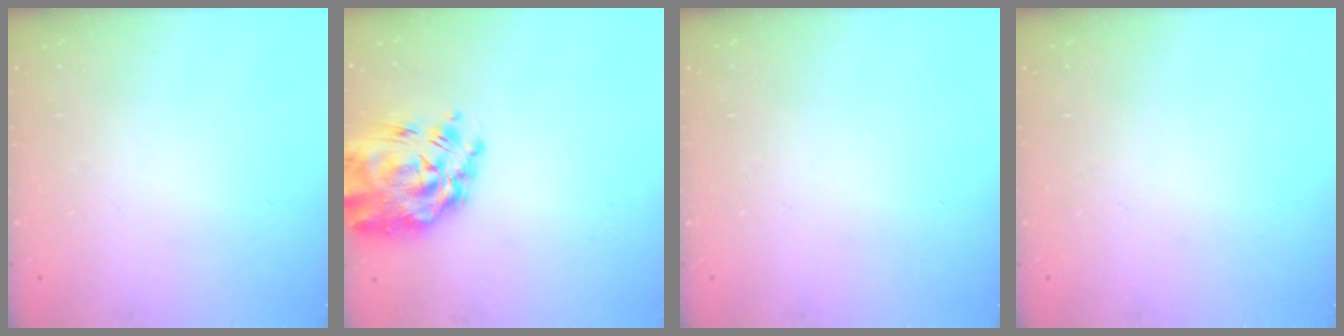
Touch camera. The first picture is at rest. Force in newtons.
{"total": 8.4, "press": 7.7, "slide": 3.5}
{"total": 0.0}
{"total": 0.0}